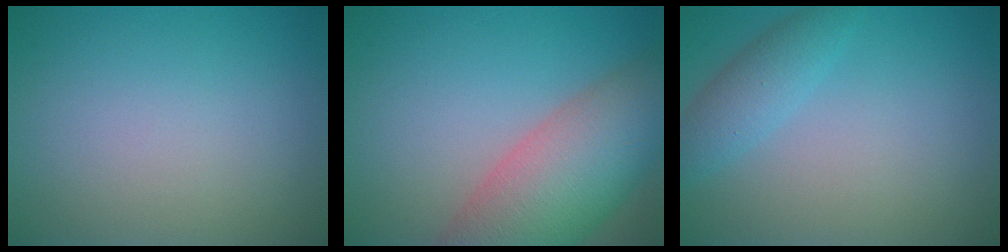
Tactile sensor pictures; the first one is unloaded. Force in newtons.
{"total": 10.0, "press": 9.9, "slide": 0.6}
{"total": 2.7, "press": 2.7, "slide": 0.1}